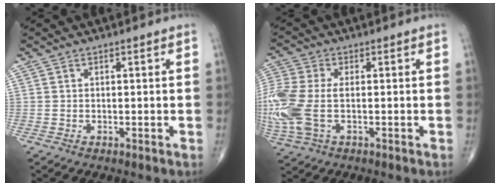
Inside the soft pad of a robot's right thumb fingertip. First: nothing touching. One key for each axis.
{"total": 13.6, "fx": -1.5, "fy": 7.6, "fz": 11.2, "tx": -0.312, "ty": 0.001, "tz": -0.024}